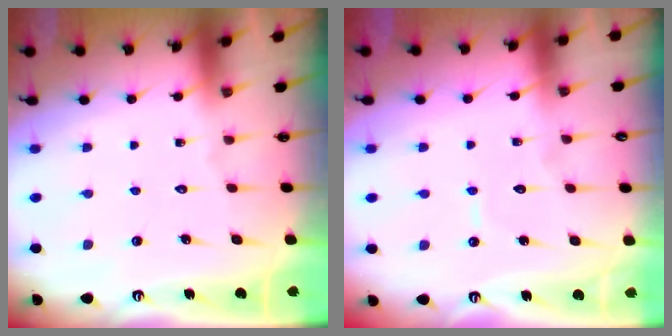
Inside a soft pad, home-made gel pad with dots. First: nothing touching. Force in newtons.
{"total": 4.3, "press": 4.3, "slide": 0.2}